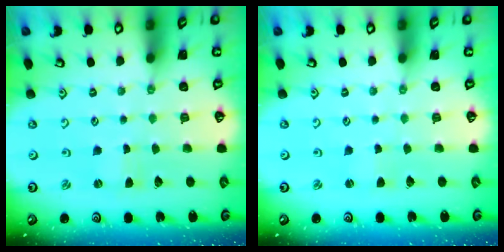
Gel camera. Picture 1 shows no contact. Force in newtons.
{"total": 1.6, "press": 1.6, "slide": 0.3}